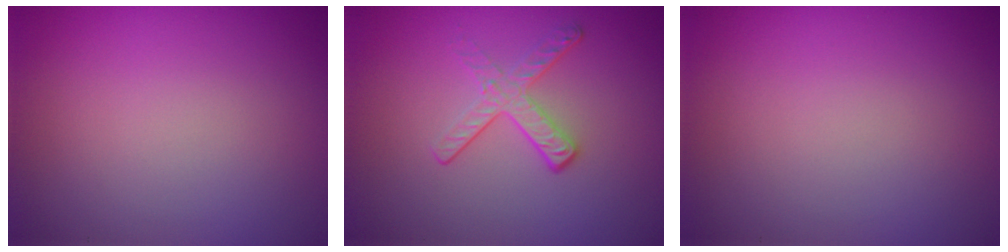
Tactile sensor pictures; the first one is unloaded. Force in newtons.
{"total": 2.1, "press": 1.4, "slide": 1.6}
{"total": 0.0}